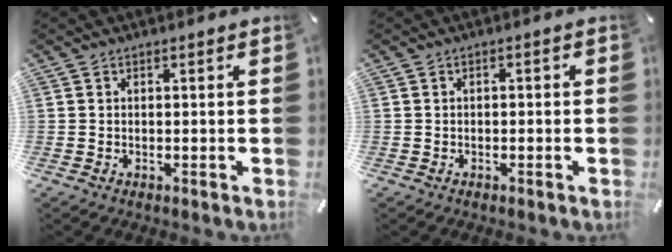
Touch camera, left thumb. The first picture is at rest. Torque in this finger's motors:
{"motor_torque": [-0.32, -0.20, 0.02, 0.09, -0.01]}